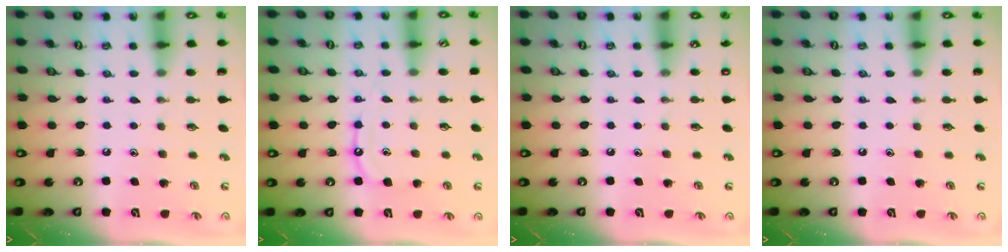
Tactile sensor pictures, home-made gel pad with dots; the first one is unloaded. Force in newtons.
{"total": 8.1, "press": 8.1, "slide": 0.8}
{"total": 0.0}
{"total": 0.0}